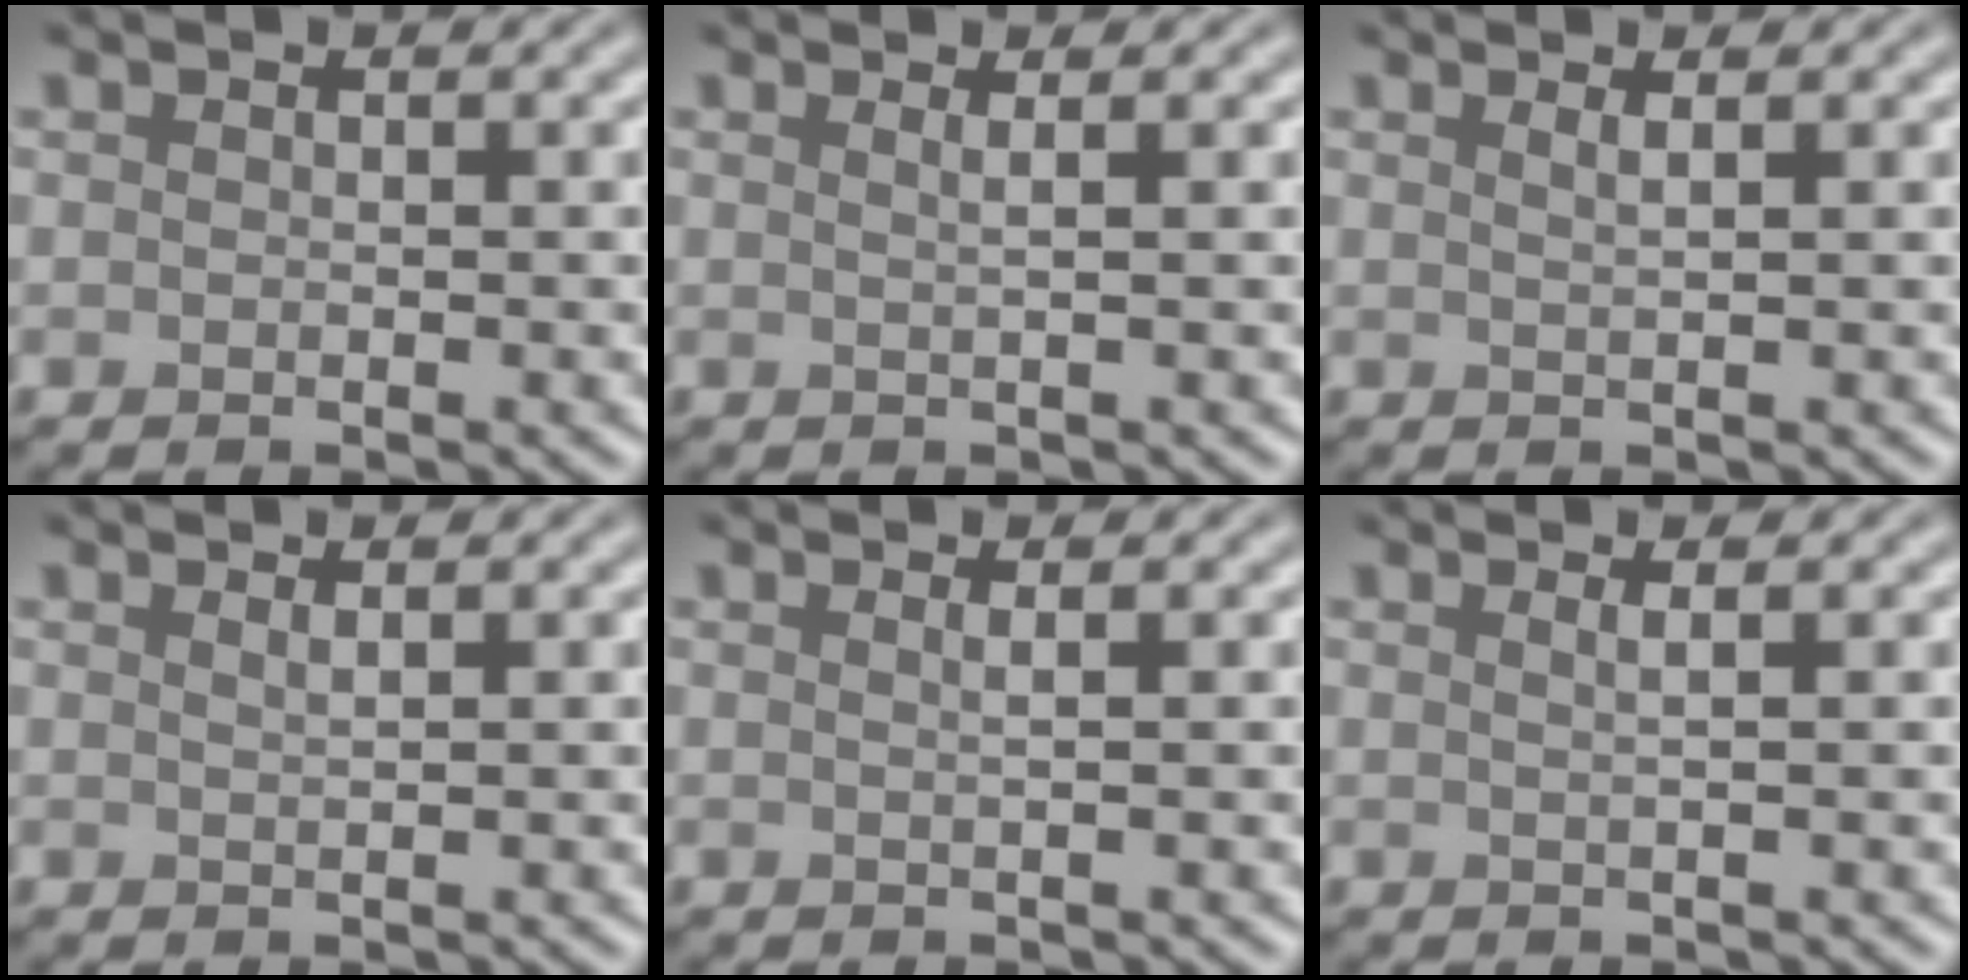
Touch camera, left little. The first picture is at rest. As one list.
[{"total": 1.7, "force": [0.7, 0.7, 1.3], "torque": [-0.011, 0.000, -0.009]}, {"total": 1.4, "force": [0.7, 0.5, 1.1], "torque": [-0.008, 0.004, 0.002]}, {"total": 1.0, "force": [0.6, 0.4, 0.7], "torque": [-0.001, -0.001, 0.006]}, {"total": 1.3, "force": [0.4, 0.5, 1.1], "torque": [-0.009, 0.000, -0.005]}, {"total": 1.7, "force": [0.7, 0.7, 1.3], "torque": [-0.010, 0.000, -0.007]}]